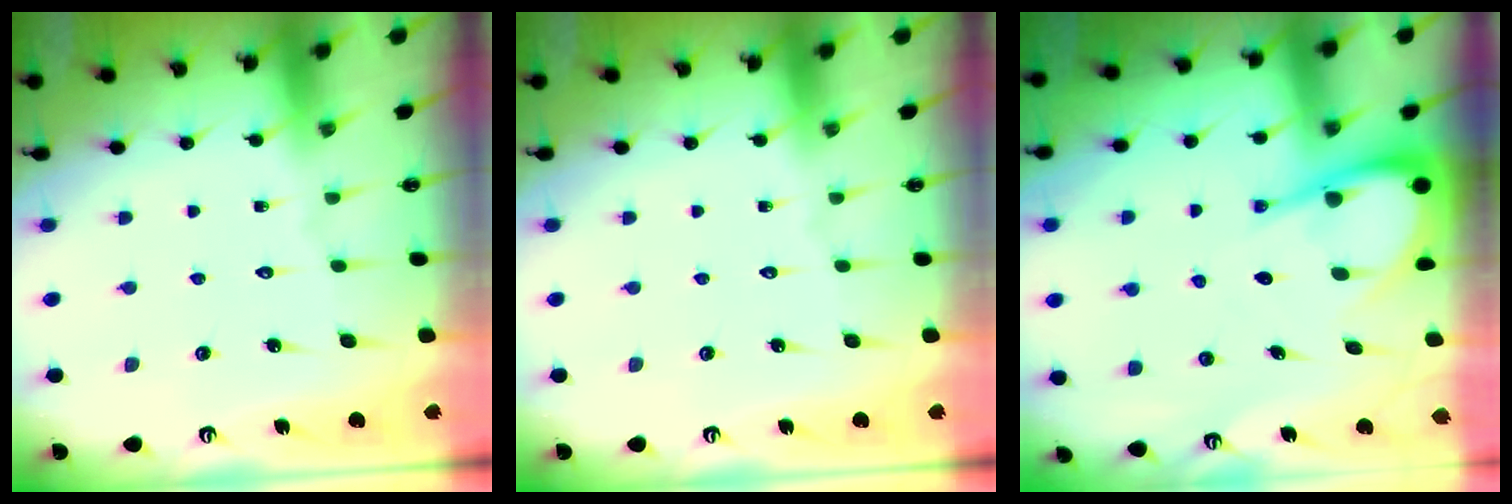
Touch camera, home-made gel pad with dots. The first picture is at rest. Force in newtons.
{"total": 0.0}
{"total": 7.9, "press": 7.8, "slide": 1.0}